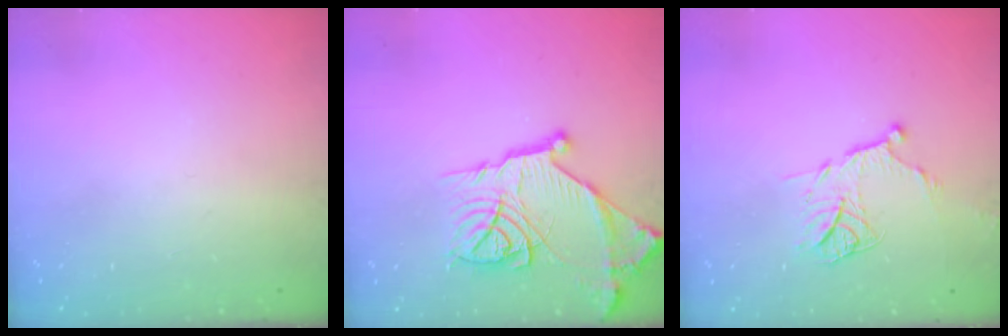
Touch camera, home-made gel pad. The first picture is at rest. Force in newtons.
{"total": 18.7, "press": 18.6, "slide": 1.4}
{"total": 12.3, "press": 12.2, "slide": 1.2}